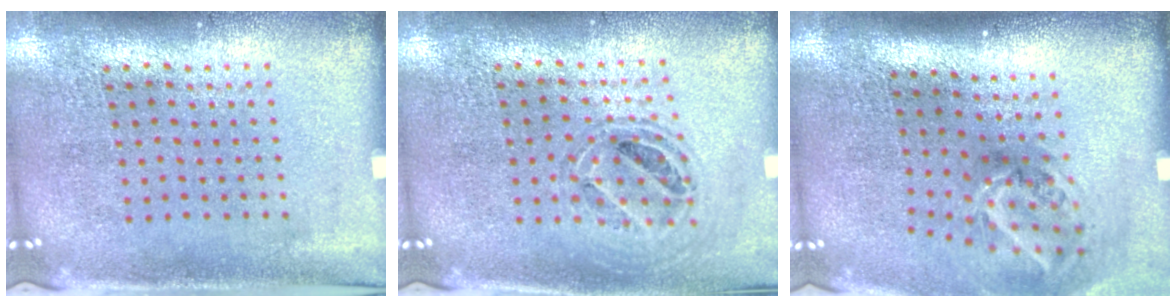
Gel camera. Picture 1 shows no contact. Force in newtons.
{"total": 0.9, "press": 0.9, "slide": 0.1}
{"total": 1.9, "press": 1.2, "slide": 1.5}